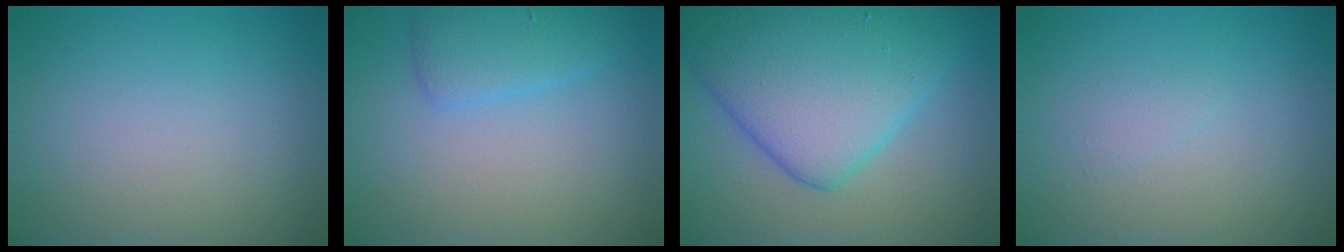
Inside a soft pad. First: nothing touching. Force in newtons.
{"total": 2.4, "press": 2.4, "slide": 0.3}
{"total": 9.9, "press": 9.9, "slide": 0.3}
{"total": 0.7, "press": 0.7, "slide": 0.1}